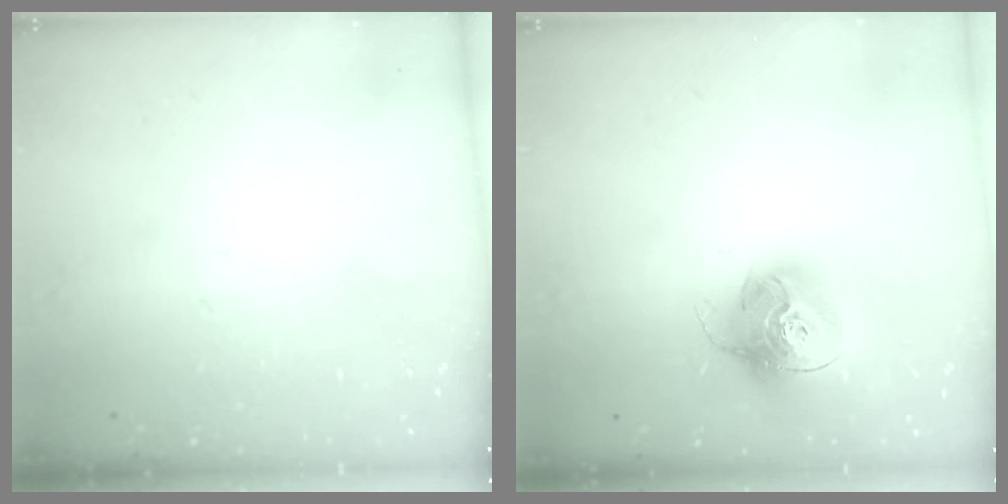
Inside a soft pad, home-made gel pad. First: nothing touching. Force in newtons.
{"total": 15.3, "press": 15.2, "slide": 1.8}